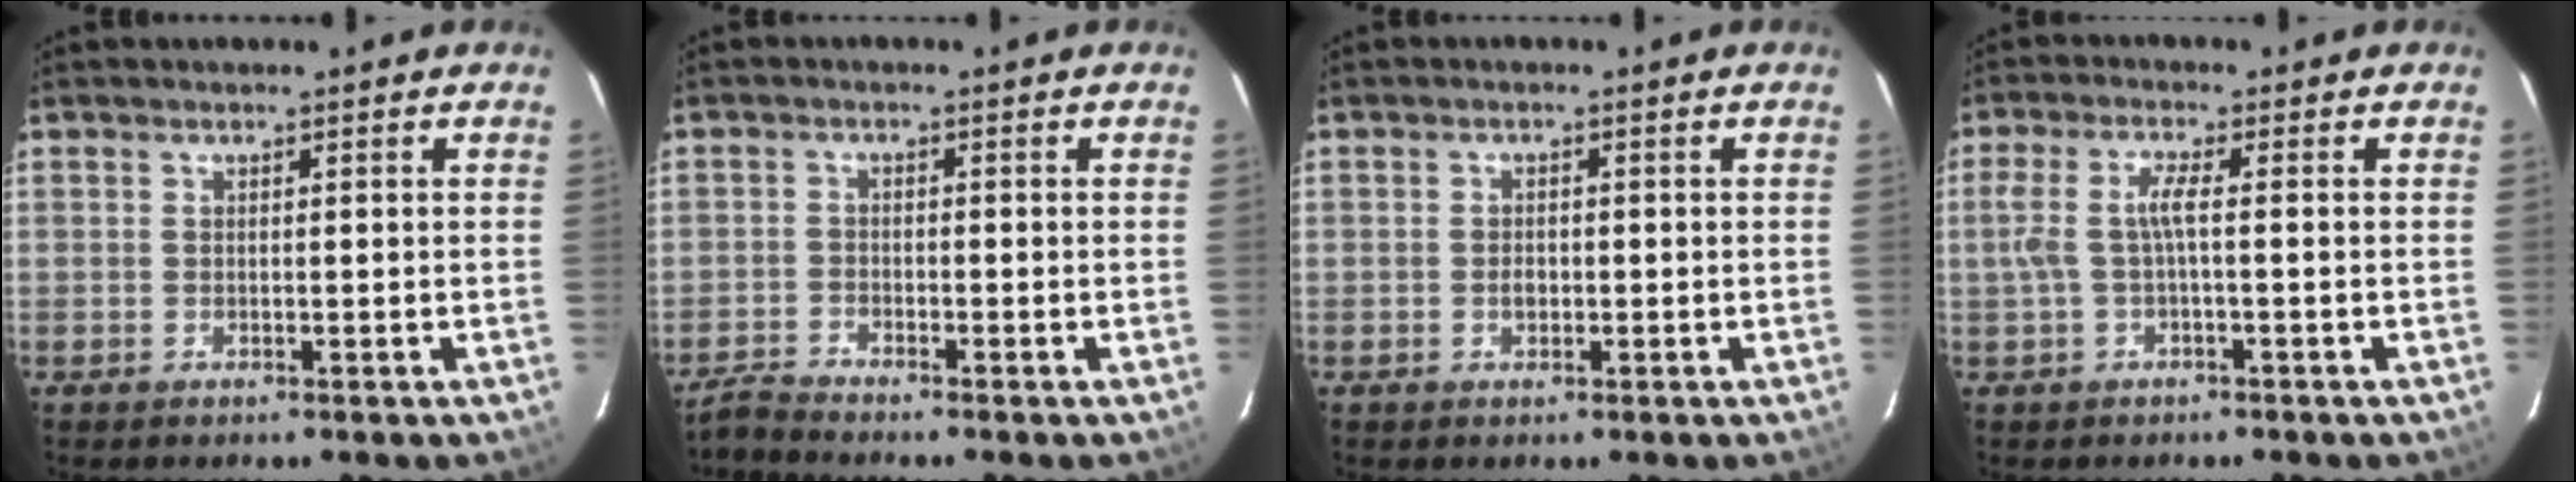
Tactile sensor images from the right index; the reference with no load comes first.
{"total": 2.9, "force": [-2.9, -0.1, 0.2], "torque": [-0.013, -0.008, -0.064]}
{"total": 1.6, "force": [-0.4, 1.2, 1.0], "torque": [-0.018, 0.001, -0.007]}
{"total": 4.1, "force": [-0.7, 0.2, 4.1], "torque": [-0.090, 0.003, -0.010]}